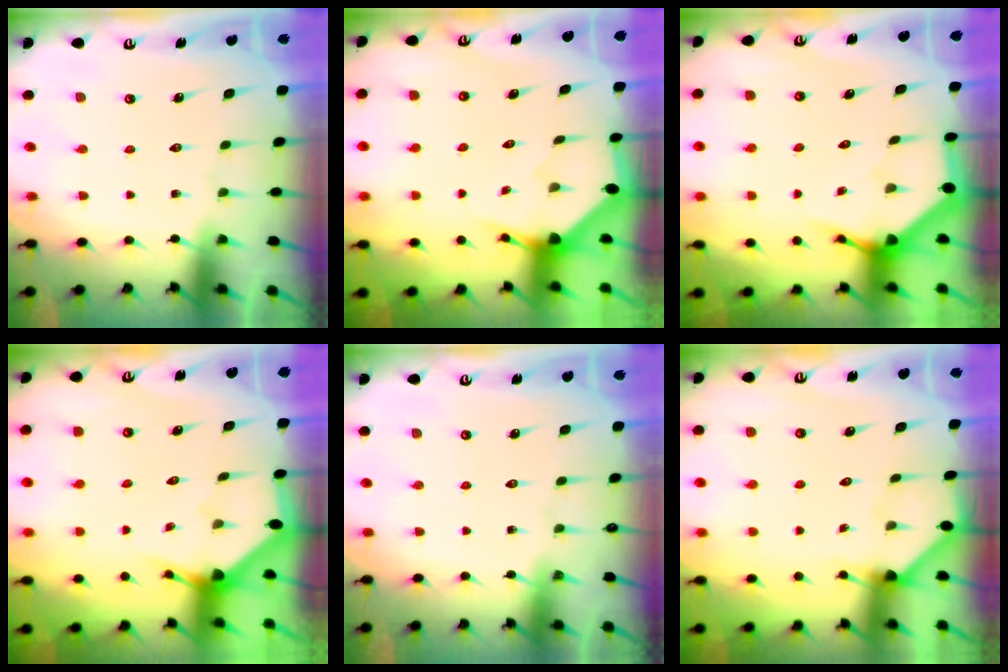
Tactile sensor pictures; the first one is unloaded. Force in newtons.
{"total": 3.3, "press": 3.3, "slide": 0.3}
{"total": 3.8, "press": 3.8, "slide": 0.4}
{"total": 3.0, "press": 3.0, "slide": 0.2}
{"total": 0.0}
{"total": 1.9, "press": 1.9, "slide": 0.2}